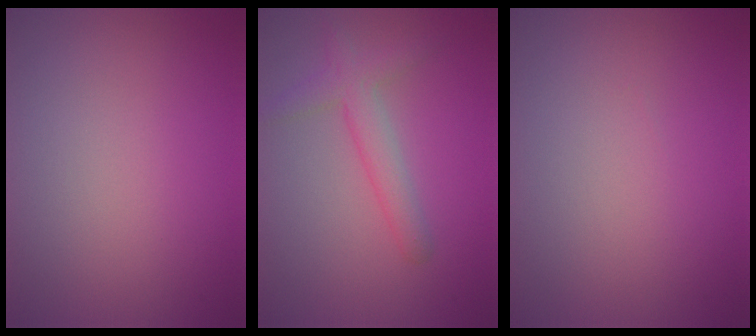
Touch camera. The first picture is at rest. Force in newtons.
{"total": 2.9, "press": 2.8, "slide": 0.2}
{"total": 0.0}